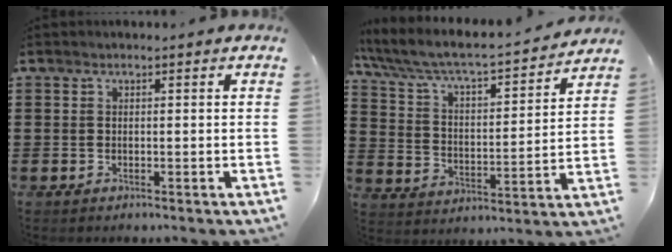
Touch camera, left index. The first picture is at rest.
{"total": 5.7, "force": [5.0, 0.6, 2.7], "torque": [-0.076, -0.042, 0.075]}